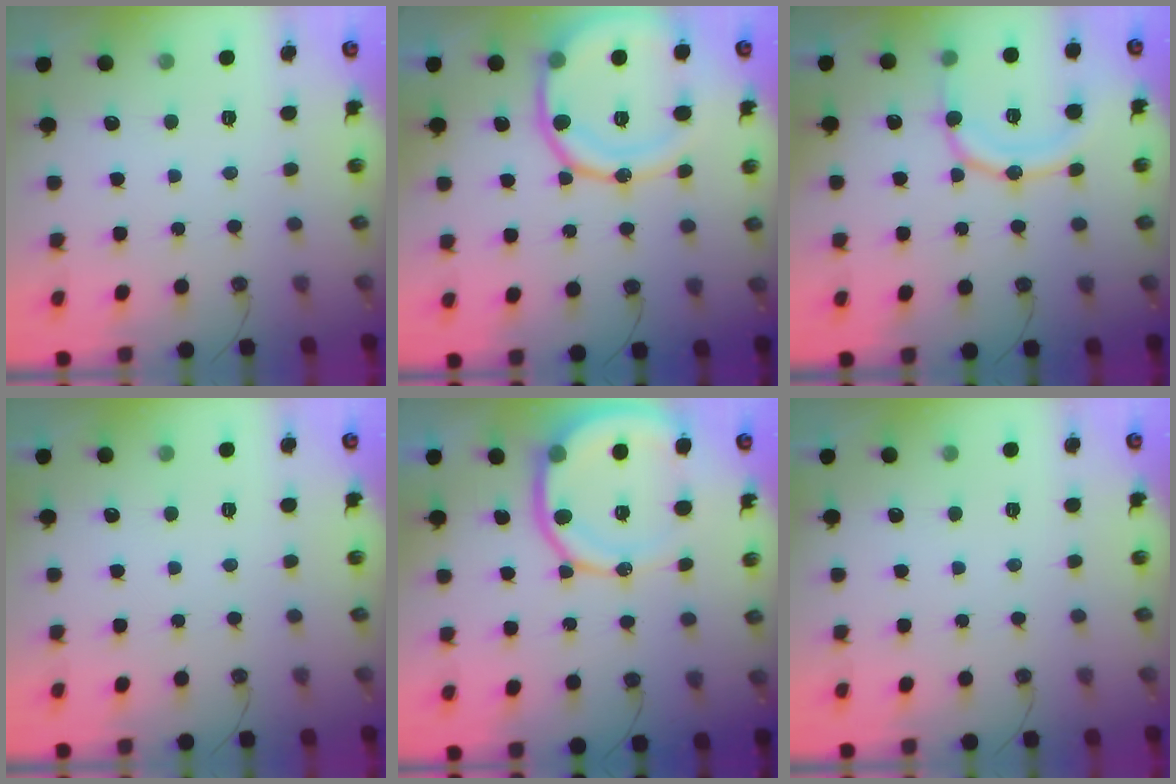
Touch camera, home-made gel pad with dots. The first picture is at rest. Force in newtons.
{"total": 17.4, "press": 17.3, "slide": 1.6}
{"total": 16.7, "press": 16.4, "slide": 2.8}
{"total": 0.0}
{"total": 15.0, "press": 14.9, "slide": 1.6}
{"total": 0.0}